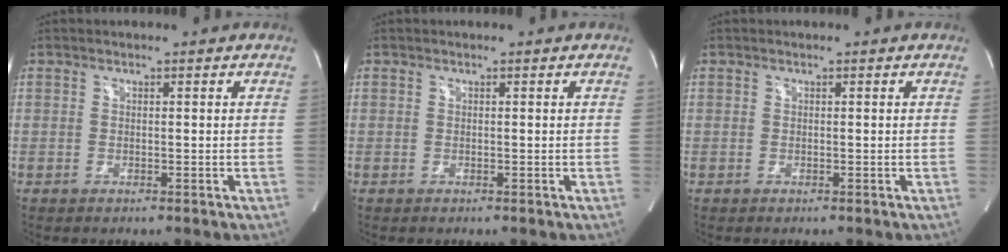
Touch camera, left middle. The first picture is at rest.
{"total": 0.0}
{"total": 0.0}